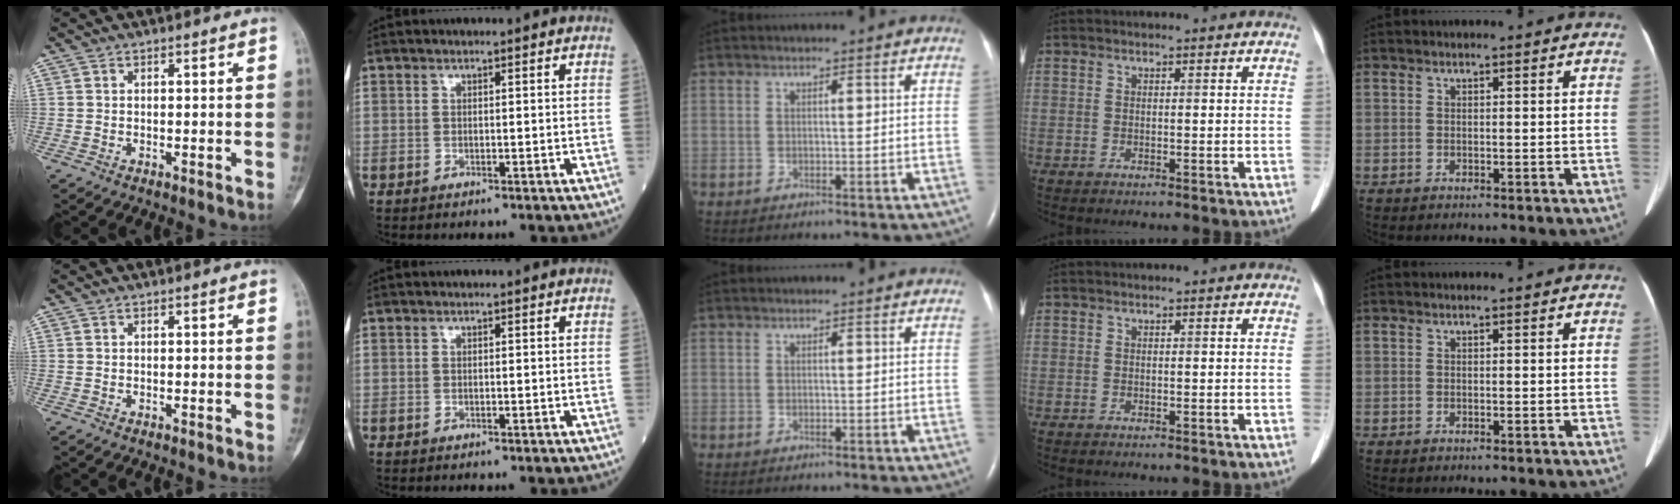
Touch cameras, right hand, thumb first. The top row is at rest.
{}